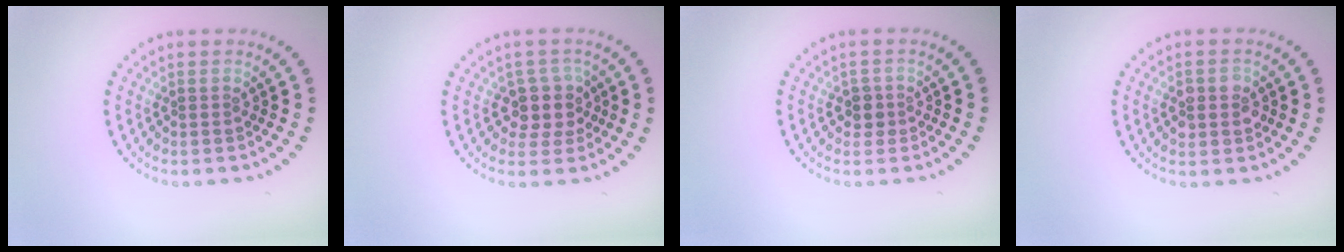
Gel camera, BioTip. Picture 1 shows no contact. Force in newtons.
{"total": 2.8, "press": 2.5, "slide": 1.4}
{"total": 1.4, "press": 1.2, "slide": 0.7}
{"total": 2.3, "press": 2.2, "slide": 0.4}